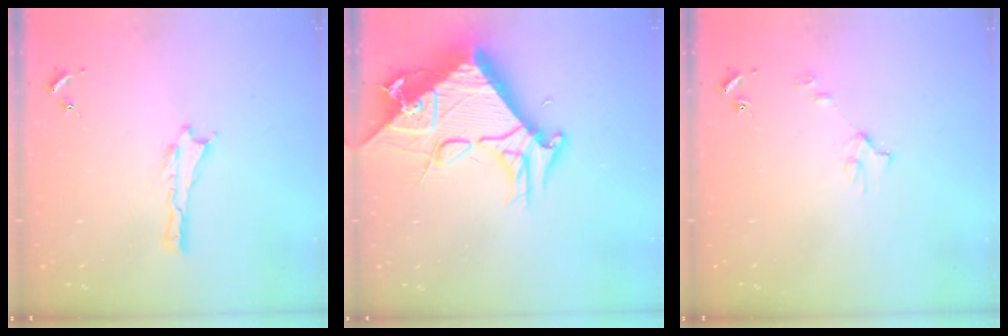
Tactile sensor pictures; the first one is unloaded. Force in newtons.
{"total": 17.0, "press": 16.9, "slide": 1.6}
{"total": 3.1, "press": 3.1, "slide": 0.3}